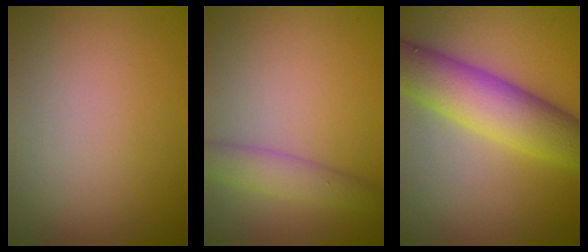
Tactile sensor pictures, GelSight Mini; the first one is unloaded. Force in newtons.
{"total": 2.7, "press": 2.7, "slide": 0.1}
{"total": 7.8, "press": 7.7, "slide": 0.5}